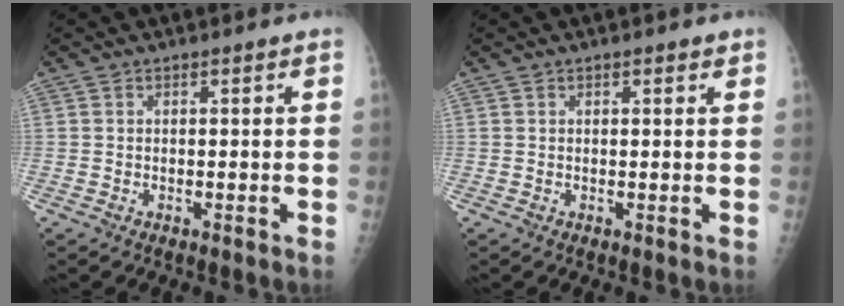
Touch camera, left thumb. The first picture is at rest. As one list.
[{"total": 1.1, "force": [0.6, 0.5, 0.8], "torque": [-0.007, 0.000, 0.007]}]